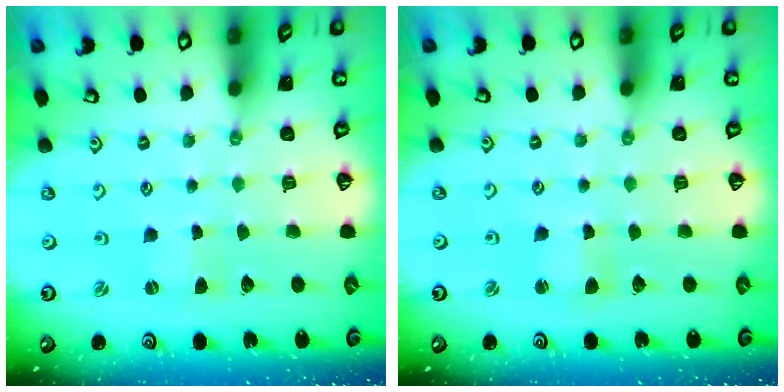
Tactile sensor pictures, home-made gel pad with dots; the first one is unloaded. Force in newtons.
{"total": 2.6, "press": 2.5, "slide": 0.3}